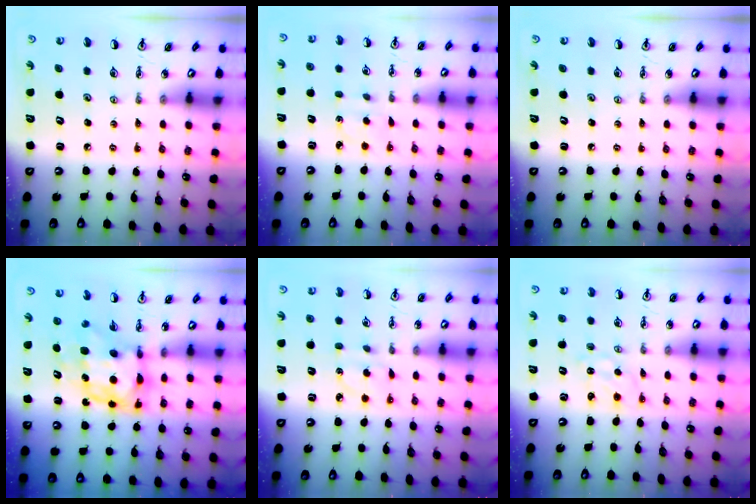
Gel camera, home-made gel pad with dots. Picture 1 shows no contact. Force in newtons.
{"total": 1.6, "press": 1.5, "slide": 0.5}
{"total": 0.0}
{"total": 8.0, "press": 8.0, "slide": 0.7}
{"total": 3.5, "press": 3.4, "slide": 0.9}
{"total": 0.0}